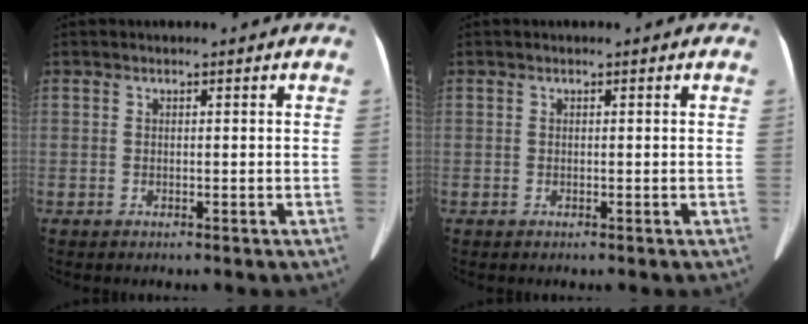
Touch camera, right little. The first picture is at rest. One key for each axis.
{"total": 0.0}